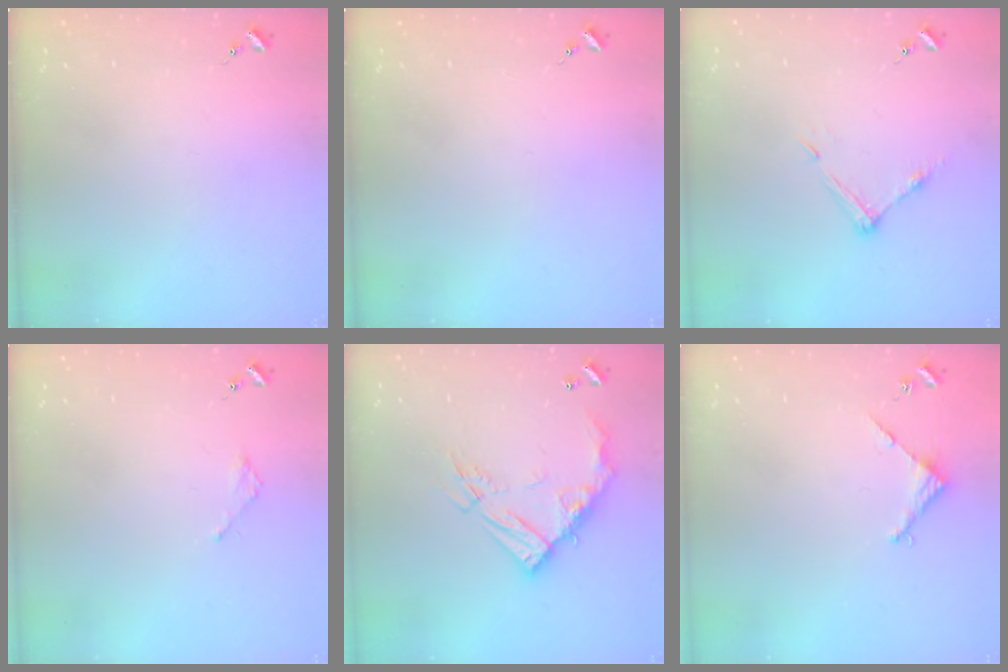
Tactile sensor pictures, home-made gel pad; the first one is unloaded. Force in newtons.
{"total": 0.0}
{"total": 6.8, "press": 6.7, "slide": 0.4}
{"total": 1.8, "press": 1.8, "slide": 0.2}
{"total": 16.2, "press": 16.2, "slide": 1.4}
{"total": 2.9, "press": 2.8, "slide": 0.2}